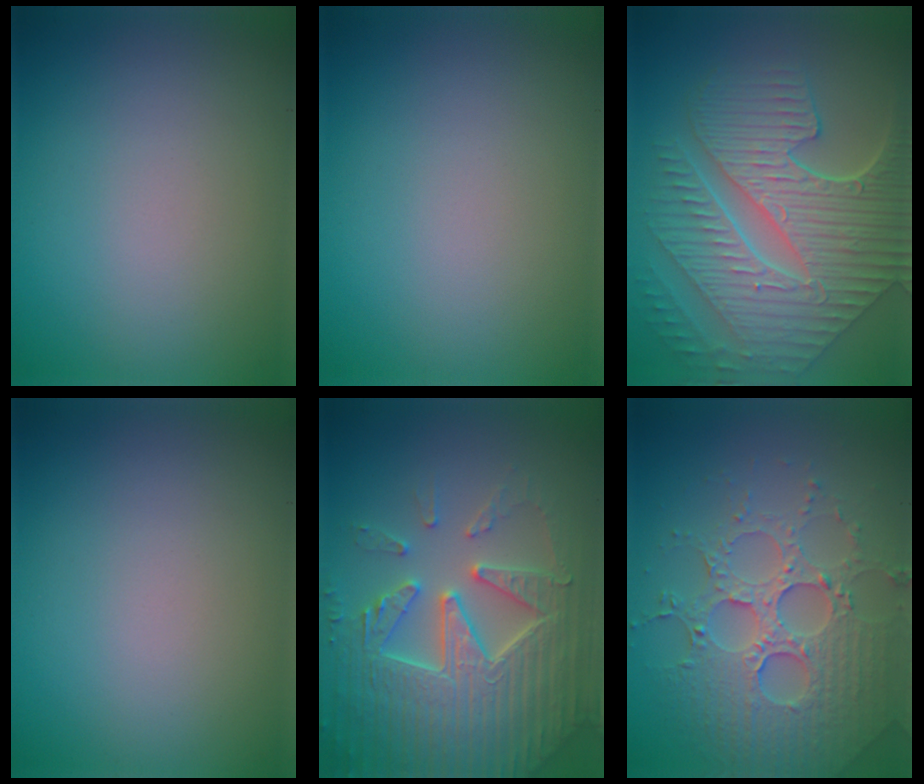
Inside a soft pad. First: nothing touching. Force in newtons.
{"total": 0.0}
{"total": 10.3, "press": 7.2, "slide": 7.3}
{"total": 0.0}
{"total": 7.7, "press": 7.5, "slide": 1.6}
{"total": 6.0, "press": 5.0, "slide": 3.4}